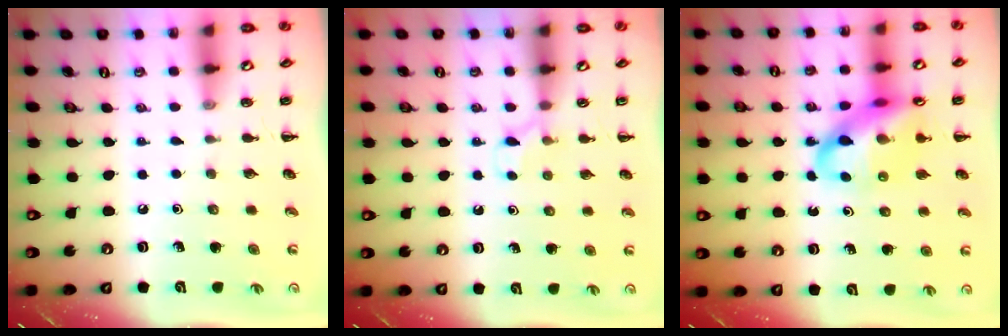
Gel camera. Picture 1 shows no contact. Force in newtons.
{"total": 4.2, "press": 4.0, "slide": 1.3}
{"total": 15.0, "press": 14.5, "slide": 3.8}